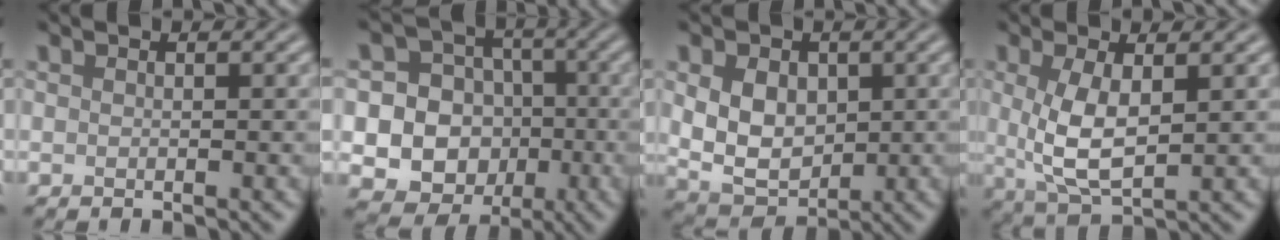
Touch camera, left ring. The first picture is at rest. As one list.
[{"total": 16.3, "force": [-3.1, 15.5, 4.0], "torque": [-0.097, -0.013, -0.062]}, {"total": 5.5, "force": [0.6, 4.1, 3.5], "torque": [-0.070, -0.007, 0.014]}, {"total": 4.8, "force": [0.6, 1.9, 4.3], "torque": [-0.095, -0.005, 0.016]}]